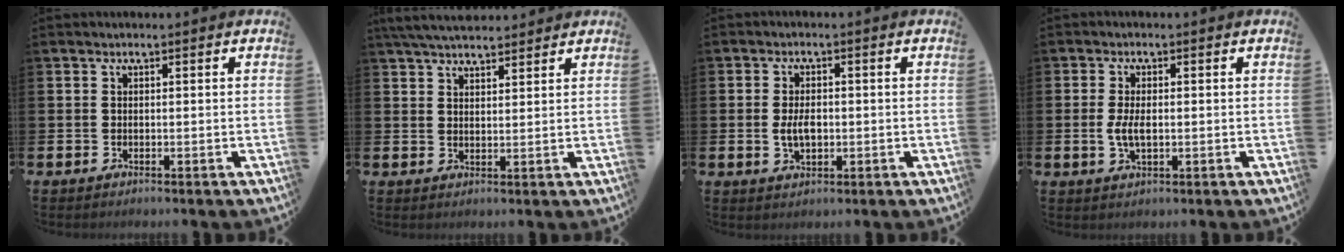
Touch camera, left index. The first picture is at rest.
{"total": 4.5, "force": [4.2, 1.1, 1.2], "torque": [-0.031, -0.011, 0.077]}
{"total": 3.4, "force": [-0.7, 1.9, 2.6], "torque": [-0.037, 0.003, -0.017]}
{"total": 3.1, "force": [-0.7, 1.5, 2.7], "torque": [-0.046, 0.005, -0.016]}